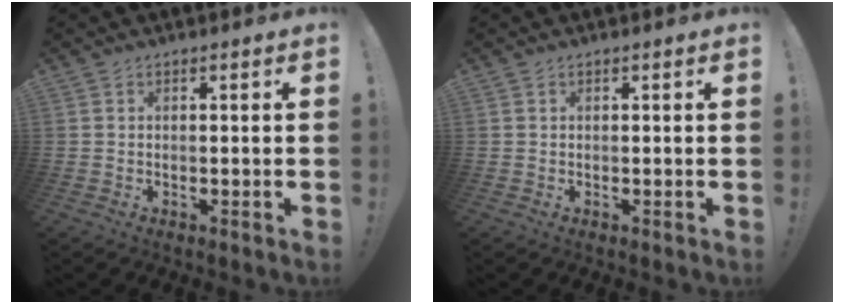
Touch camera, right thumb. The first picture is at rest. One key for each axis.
{"total": 0.0}